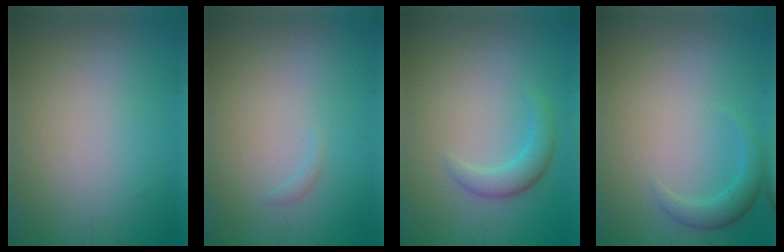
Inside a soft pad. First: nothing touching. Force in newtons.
{"total": 0.5, "press": 0.5, "slide": 0.1}
{"total": 2.5, "press": 2.5, "slide": 0.0}
{"total": 2.1, "press": 2.1, "slide": 0.2}